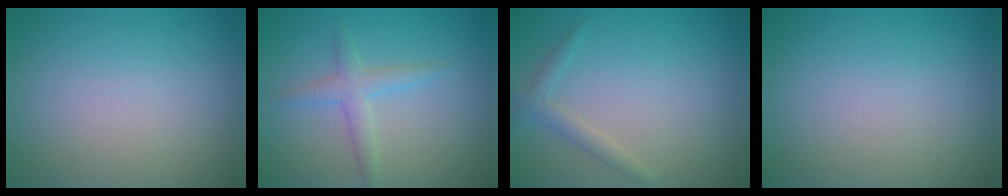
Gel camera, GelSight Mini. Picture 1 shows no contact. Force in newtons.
{"total": 2.2, "press": 2.2, "slide": 0.1}
{"total": 1.5, "press": 1.5, "slide": 0.1}
{"total": 0.0}